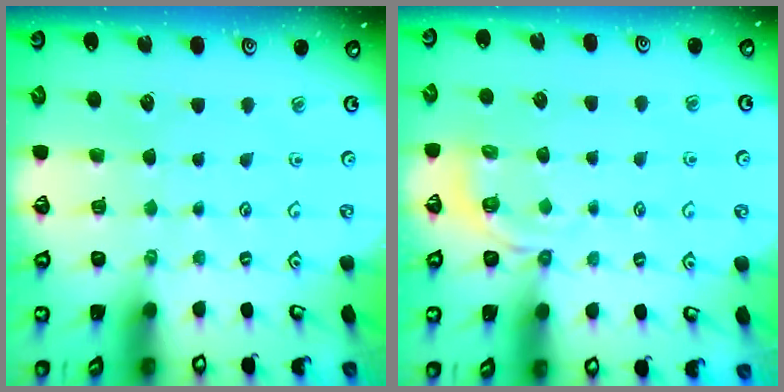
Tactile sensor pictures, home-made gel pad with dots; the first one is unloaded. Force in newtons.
{"total": 2.8, "press": 2.1, "slide": 1.8}